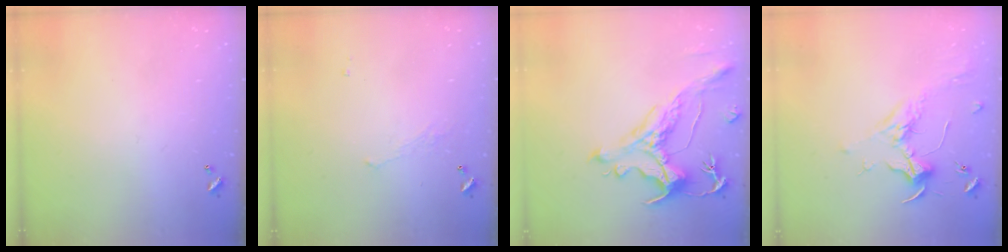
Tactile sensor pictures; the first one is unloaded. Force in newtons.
{"total": 1.1, "press": 0.8, "slide": 0.7}
{"total": 1.7, "press": 0.9, "slide": 1.4}
{"total": 1.8, "press": 1.7, "slide": 0.7}